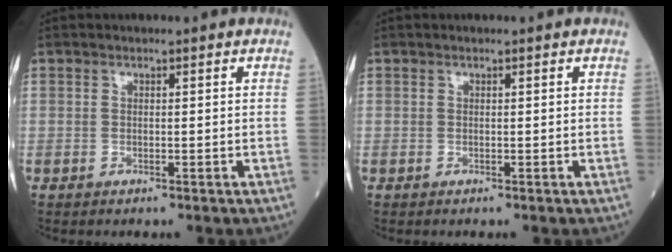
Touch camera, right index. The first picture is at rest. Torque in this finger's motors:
{"motor_torque": [0.03, -0.02, 0.00, -0.01]}